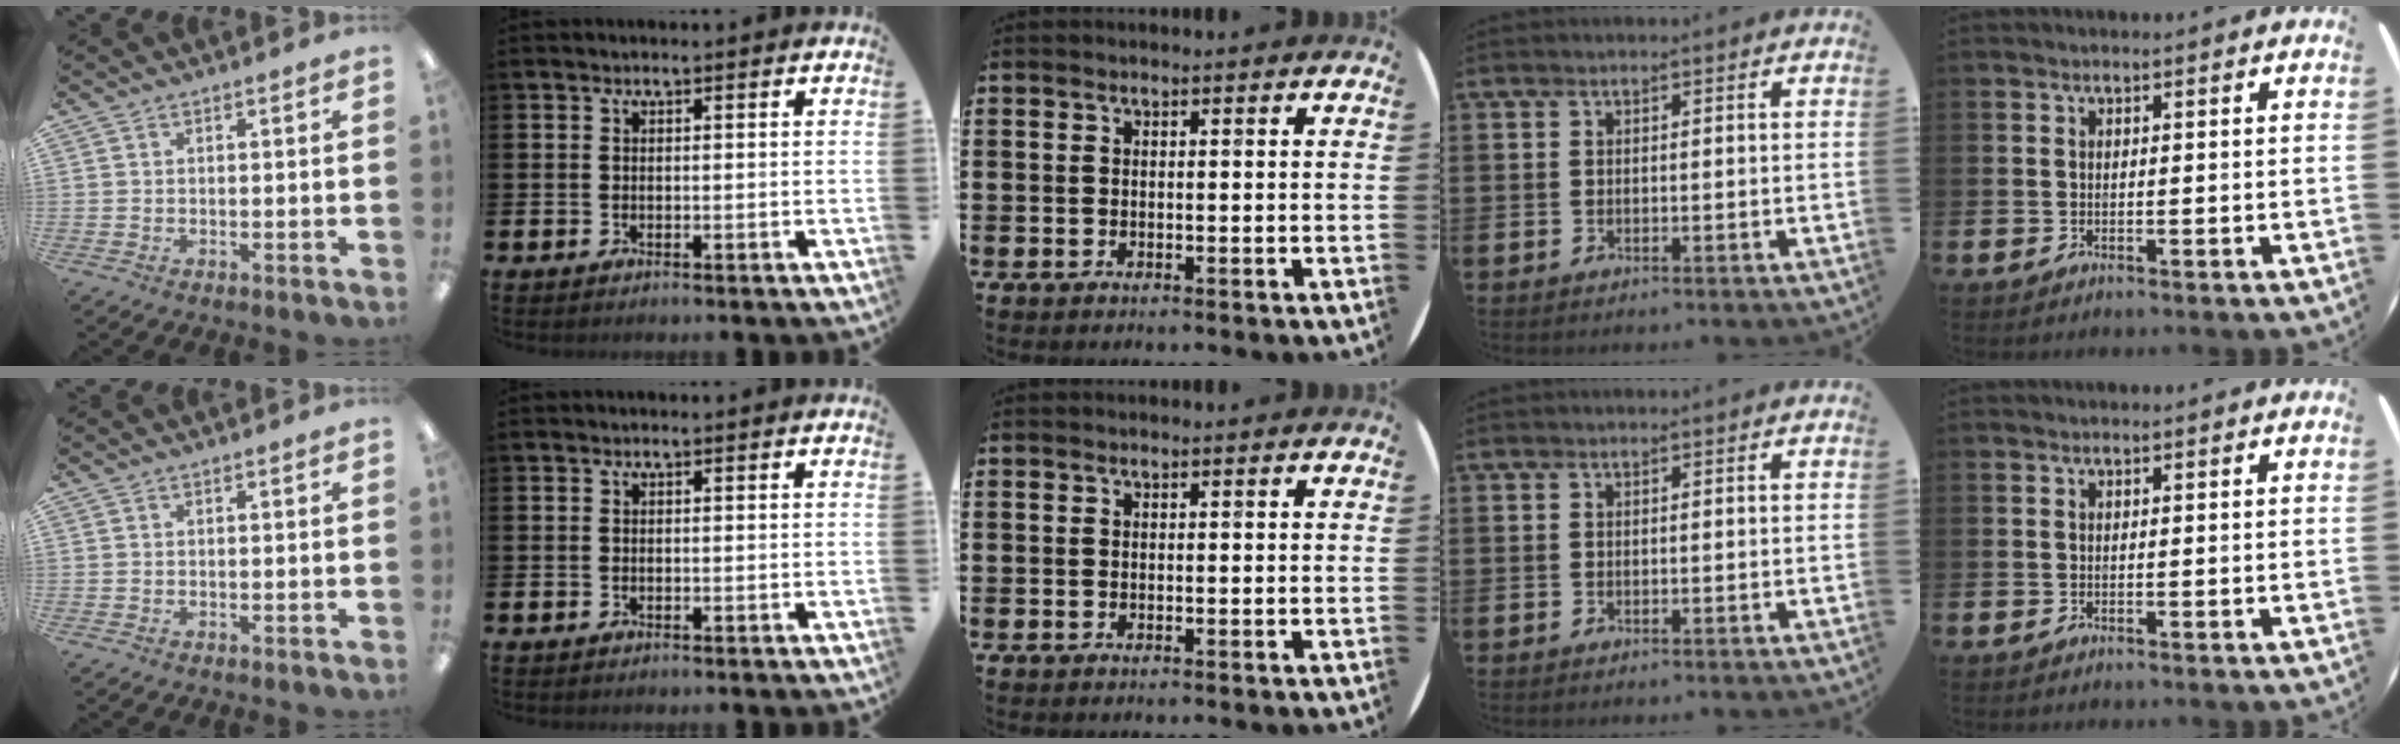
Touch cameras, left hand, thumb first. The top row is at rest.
{}